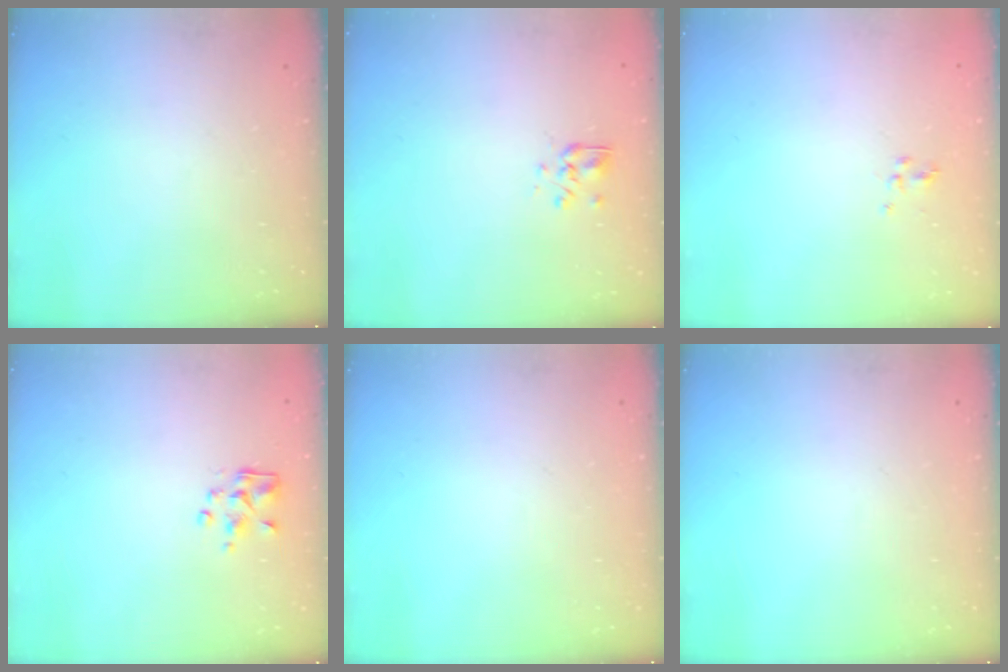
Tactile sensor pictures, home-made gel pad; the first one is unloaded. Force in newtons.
{"total": 3.1, "press": 2.9, "slide": 1.1}
{"total": 2.5, "press": 2.2, "slide": 1.3}
{"total": 2.4, "press": 2.4, "slide": 0.2}
{"total": 0.0}
{"total": 0.0}